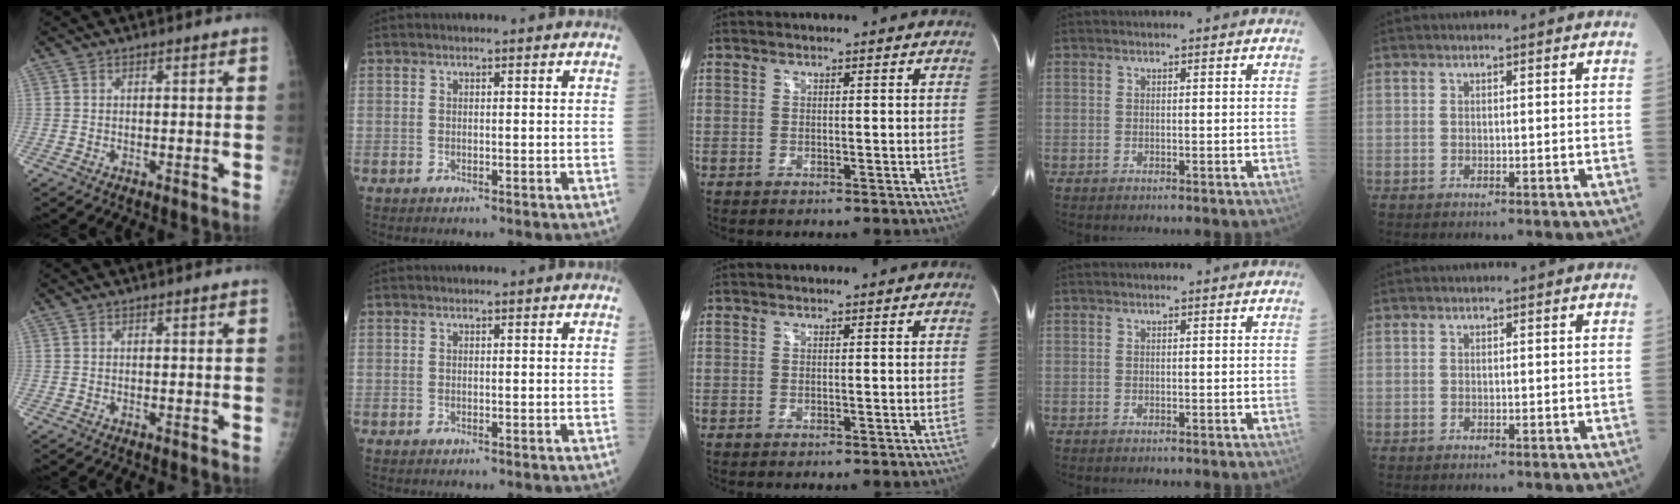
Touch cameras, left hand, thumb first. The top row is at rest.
{}